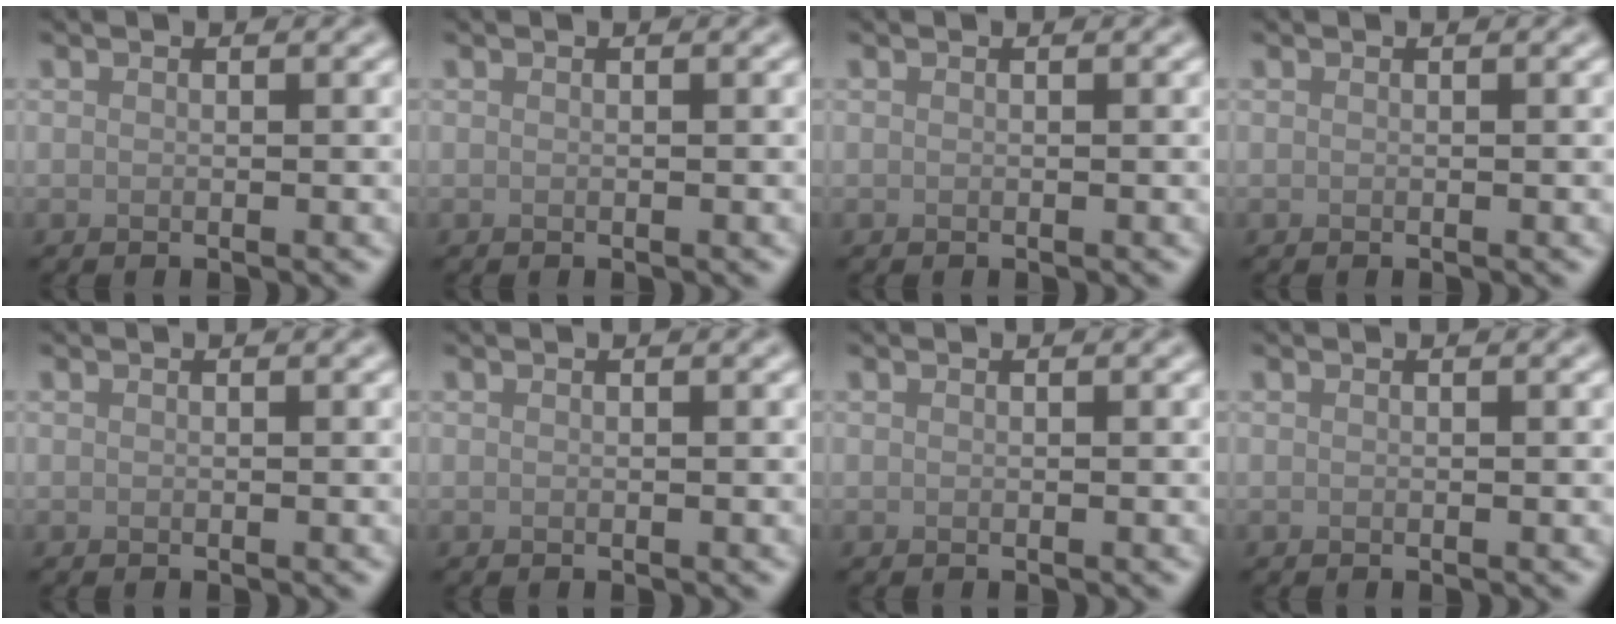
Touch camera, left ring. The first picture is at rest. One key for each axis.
{"total": 0.0}
{"total": 0.0}
{"total": 0.0}
{"total": 0.0}
{"total": 0.0}
{"total": 0.0}
{"total": 0.0}